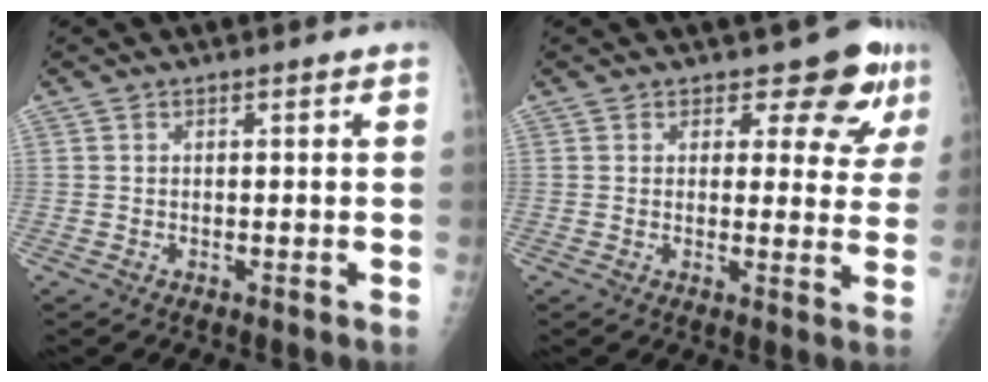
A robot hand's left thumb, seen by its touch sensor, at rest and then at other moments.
{"total": 7.2, "force": [5.4, 3.9, 2.8], "torque": [-0.003, -0.035, 0.053]}